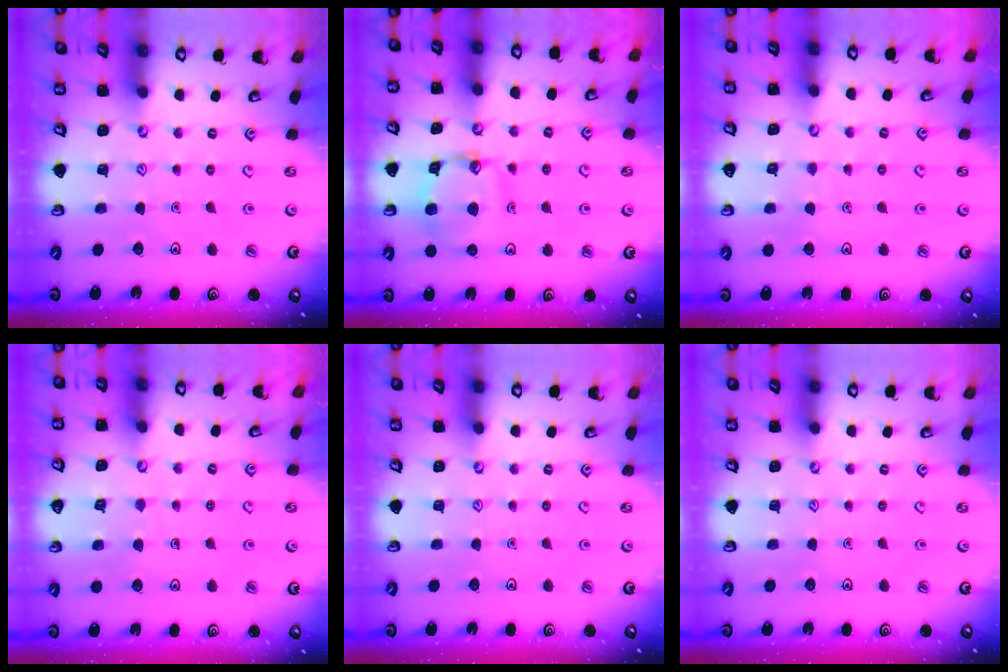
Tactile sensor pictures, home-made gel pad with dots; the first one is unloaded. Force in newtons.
{"total": 14.3, "press": 14.2, "slide": 1.5}
{"total": 2.9, "press": 2.9, "slide": 0.3}
{"total": 4.6, "press": 4.6, "slide": 0.4}
{"total": 0.0}
{"total": 0.0}